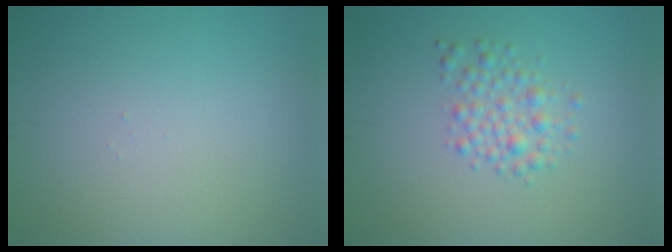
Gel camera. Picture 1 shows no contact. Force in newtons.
{"total": 2.4, "press": 2.4, "slide": 0.1}